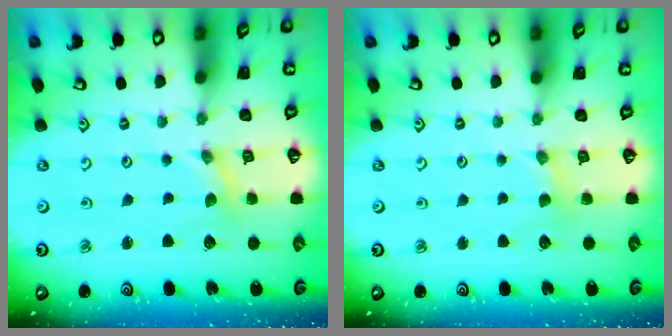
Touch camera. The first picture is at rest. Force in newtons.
{"total": 2.7, "press": 2.7, "slide": 0.4}